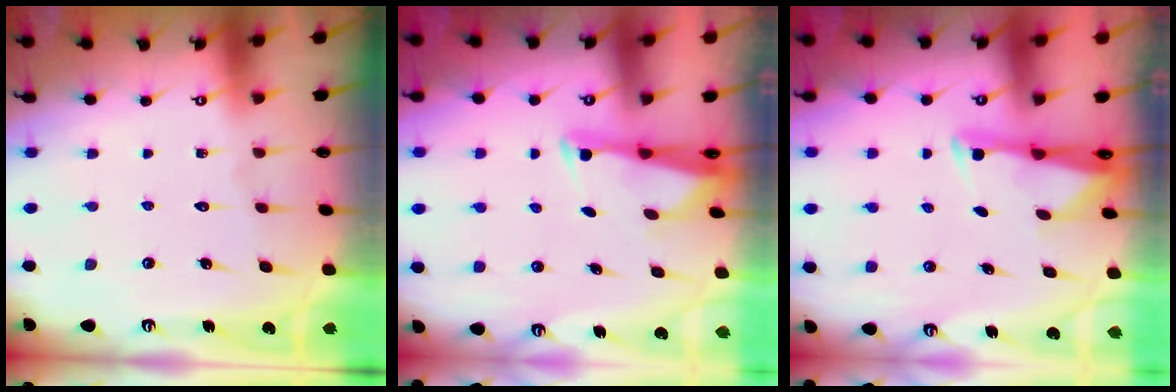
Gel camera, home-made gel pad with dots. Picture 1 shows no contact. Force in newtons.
{"total": 2.9, "press": 2.8, "slide": 0.7}
{"total": 2.7, "press": 2.7, "slide": 0.4}